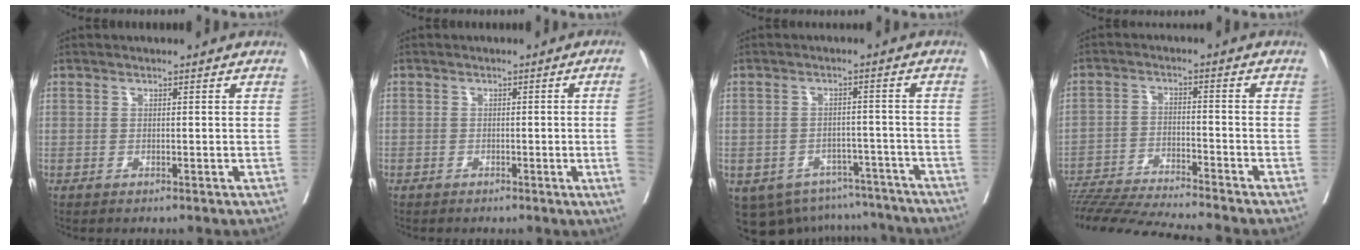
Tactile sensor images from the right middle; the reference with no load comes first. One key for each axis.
{"total": 3.3, "fx": -0.6, "fy": -1.0, "fz": 3.1, "tx": -0.036, "ty": -0.006, "tz": -0.008}
{"total": 12.8, "fx": -10.4, "fy": 6.9, "fz": 2.5, "tx": -0.042, "ty": 0.023, "tz": -0.124}
{"total": 12.8, "fx": -11.9, "fy": -1.7, "fz": 4.3, "tx": -0.052, "ty": -0.016, "tz": -0.202}